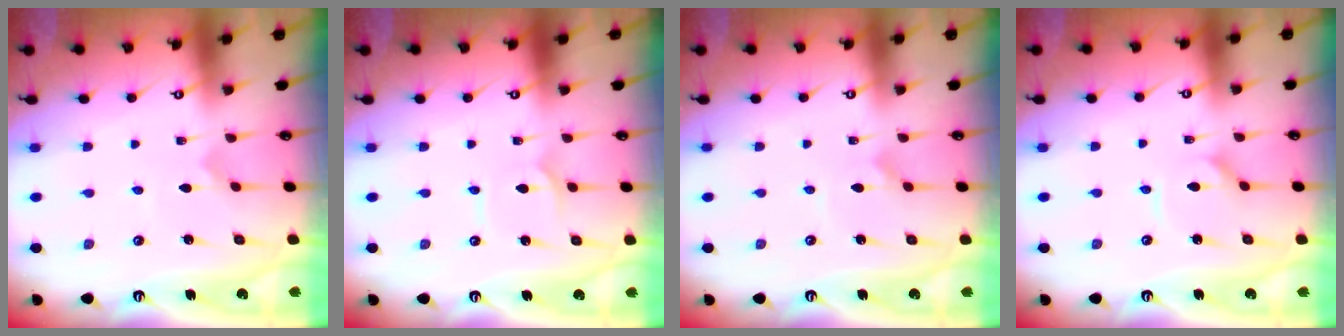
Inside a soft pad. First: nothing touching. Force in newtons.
{"total": 1.7, "press": 1.6, "slide": 0.1}
{"total": 2.2, "press": 2.2, "slide": 0.2}
{"total": 2.6, "press": 2.6, "slide": 0.4}